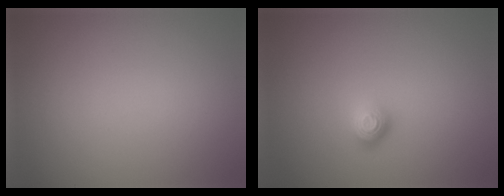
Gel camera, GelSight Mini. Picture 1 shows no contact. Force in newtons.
{"total": 1.8, "press": 1.2, "slide": 1.3}